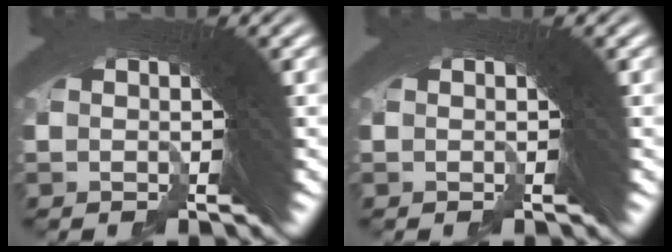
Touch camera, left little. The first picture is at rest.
{"total": 0.0}